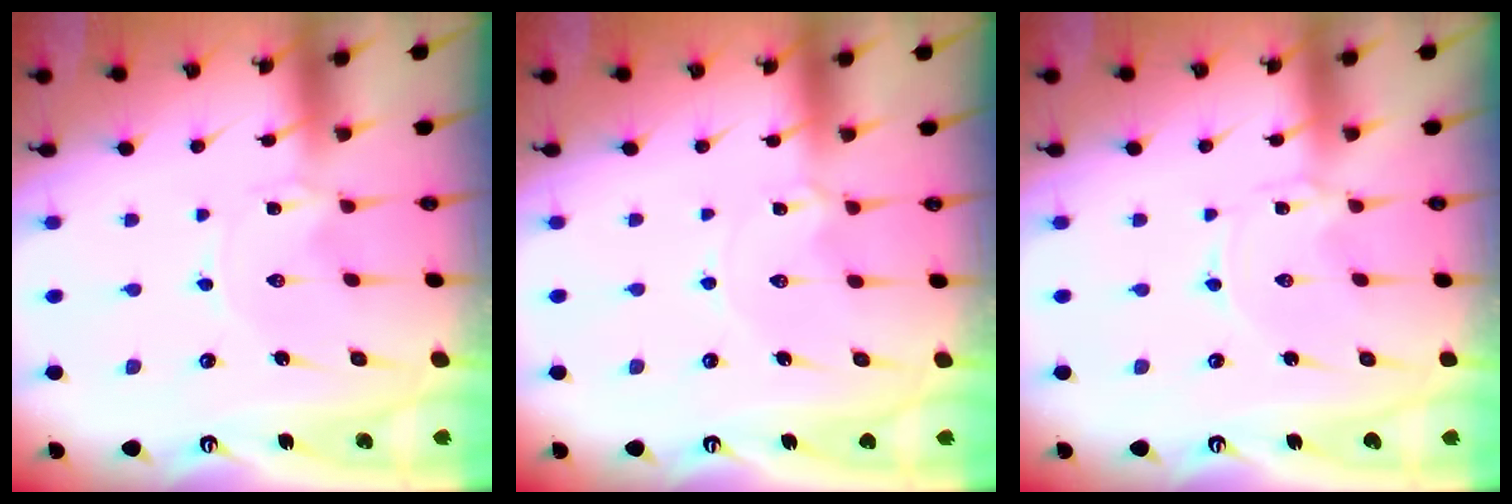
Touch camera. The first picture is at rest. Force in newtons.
{"total": 2.4, "press": 2.4, "slide": 0.3}
{"total": 0.0}